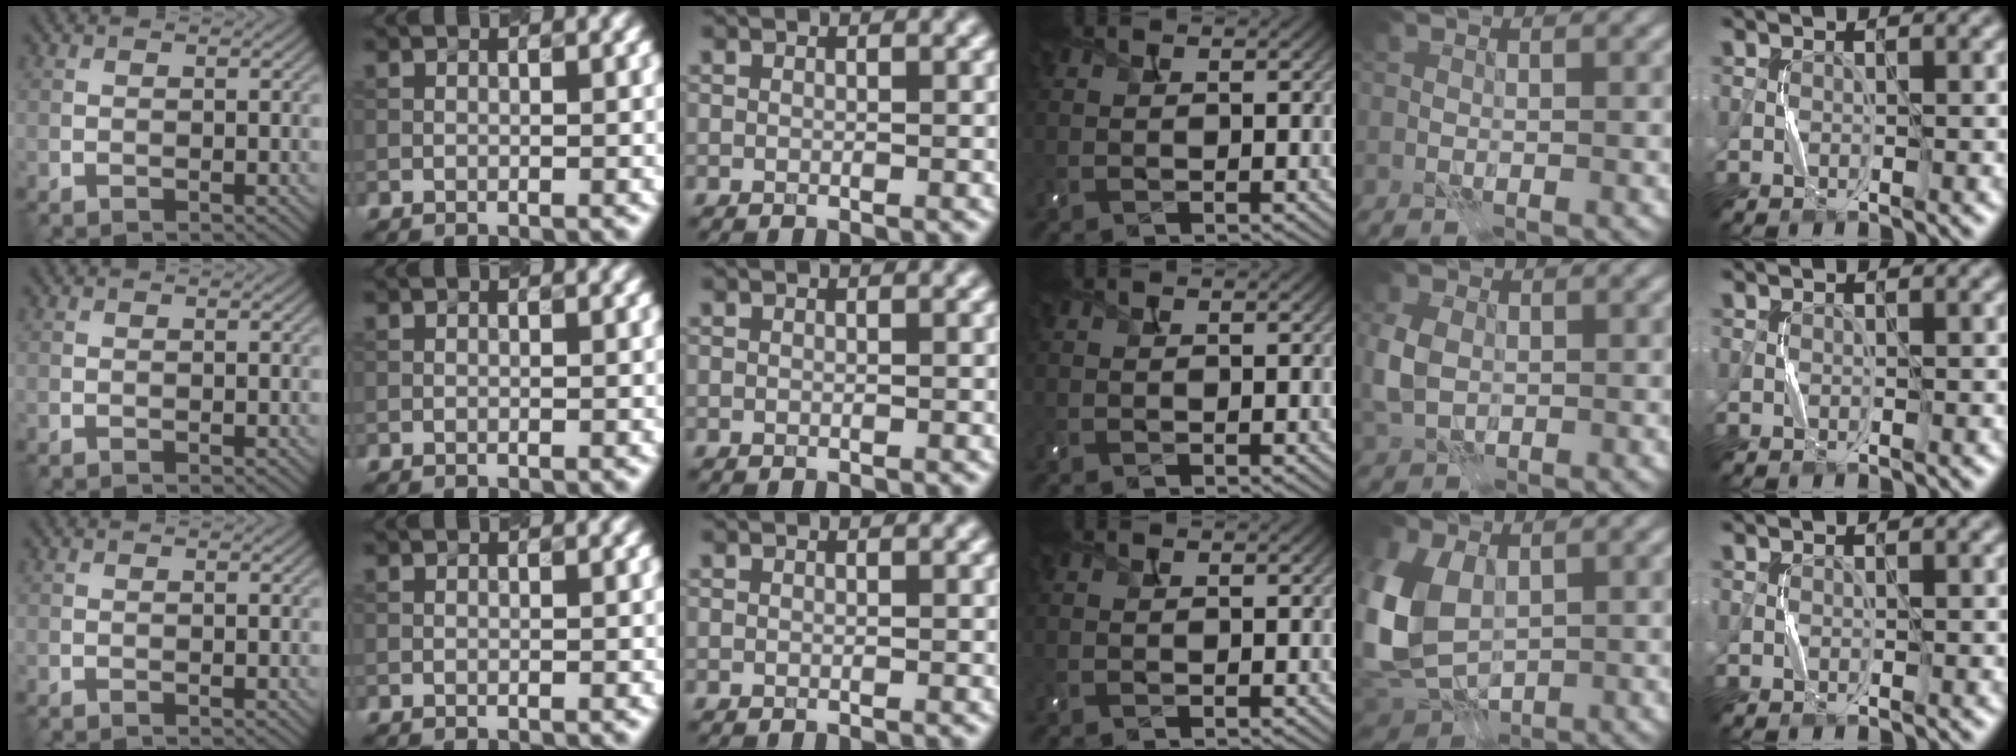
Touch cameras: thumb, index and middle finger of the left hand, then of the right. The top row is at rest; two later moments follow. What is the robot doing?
{"motion": "press", "object": "camera"}